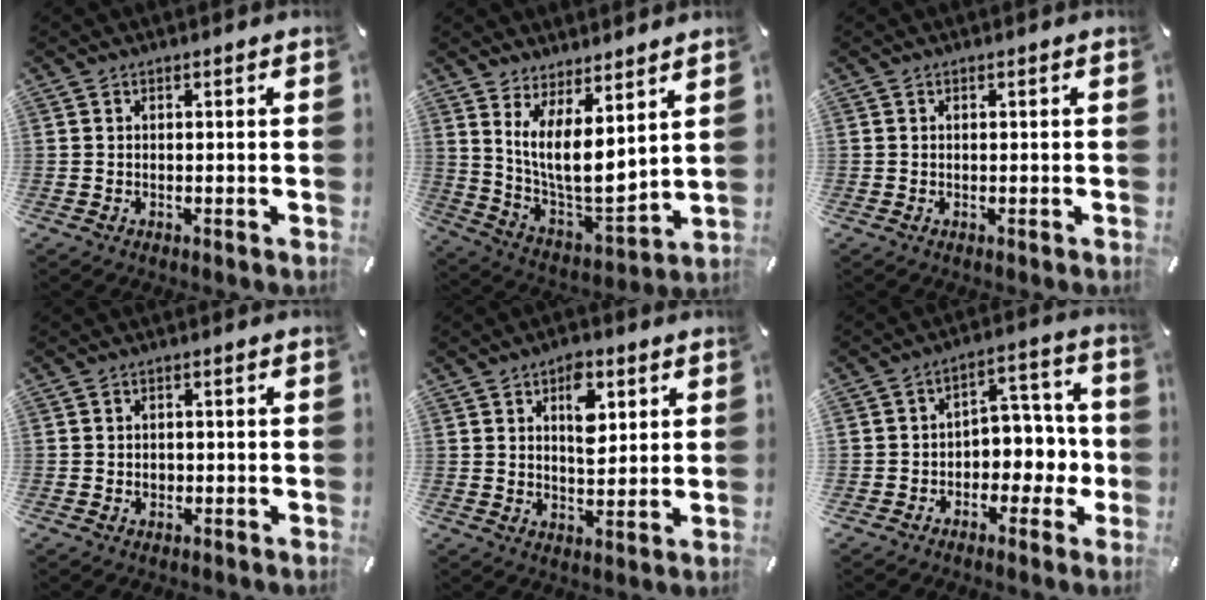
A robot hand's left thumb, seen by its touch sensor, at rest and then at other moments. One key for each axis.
{"total": 11.5, "fx": 5.7, "fy": 4.9, "fz": 8.8, "tx": -0.181, "ty": -0.067, "tz": 0.108}
{"total": 0.0}
{"total": 1.6, "fx": -0.6, "fy": 1.3, "fz": 0.8, "tx": -0.016, "ty": 0.004, "tz": -0.014}
{"total": 8.6, "fx": 3.1, "fy": 5.2, "fz": 6.2, "tx": -0.074, "ty": -0.009, "tz": 0.046}
{"total": 7.4, "fx": -1.5, "fy": 6.3, "fz": 3.4, "tx": -0.041, "ty": 0.010, "tz": -0.027}